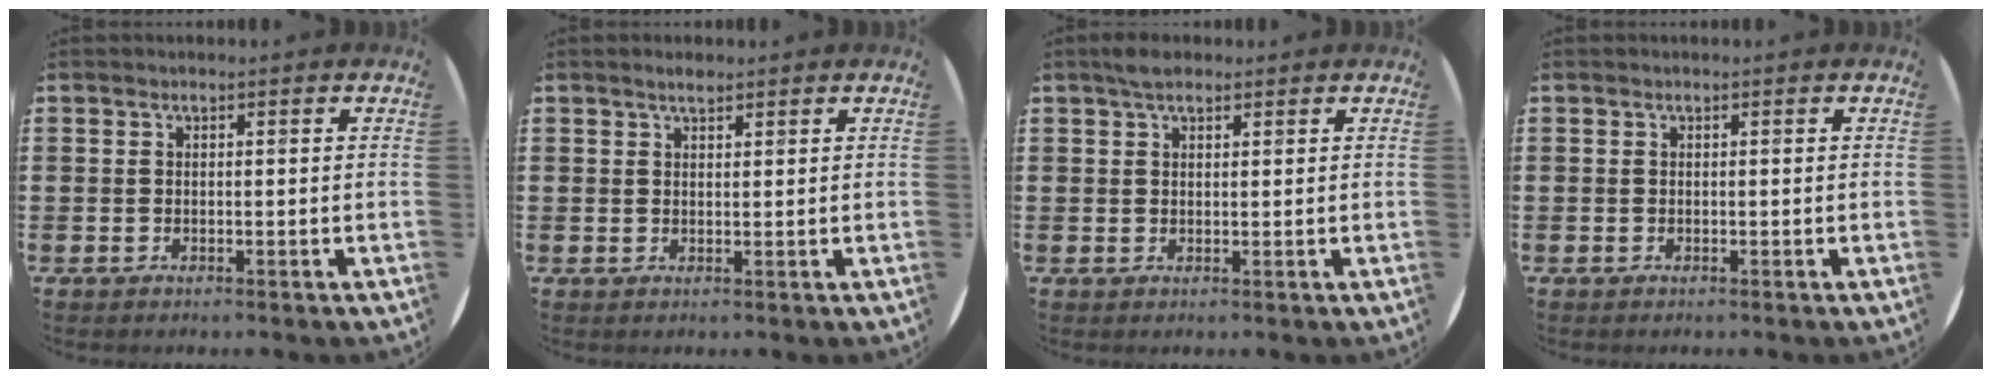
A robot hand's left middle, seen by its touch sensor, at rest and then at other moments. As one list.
[{"total": 1.6, "force": [1.4, 0.4, 0.6], "torque": [-0.013, 0.004, 0.025]}, {"total": 2.2, "force": [1.7, 0.9, 1.2], "torque": [-0.025, 0.007, 0.030]}, {"total": 0.0}]